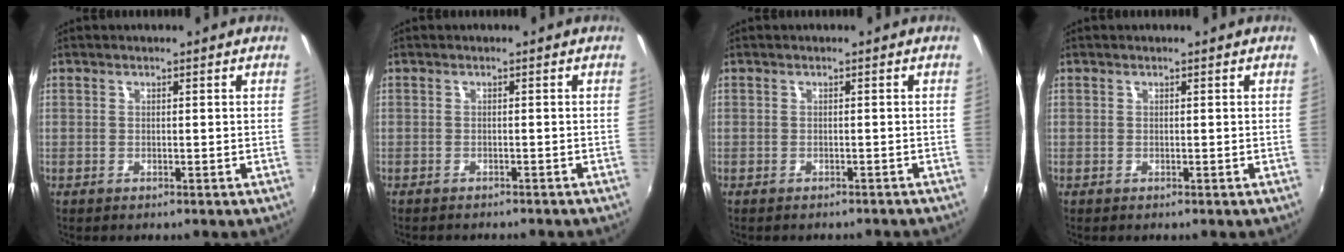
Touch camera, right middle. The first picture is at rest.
{"total": 3.0, "force": [-2.7, 0.7, 1.0], "torque": [-0.024, -0.012, -0.039]}
{"total": 3.3, "force": [-3.0, 1.0, 1.1], "torque": [-0.022, -0.014, -0.037]}
{"total": 0.0}